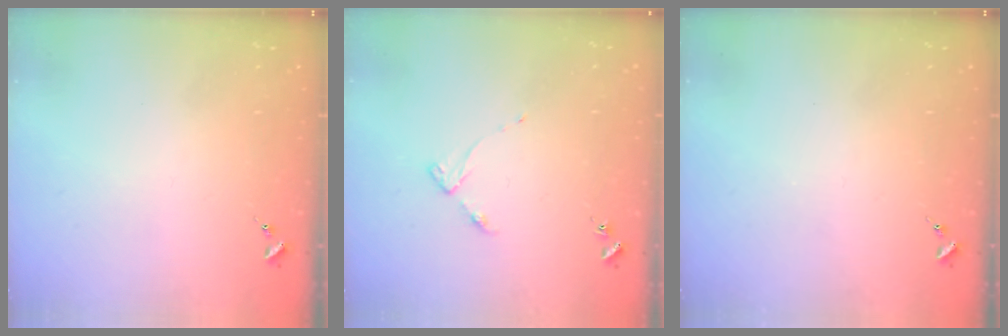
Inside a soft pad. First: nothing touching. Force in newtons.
{"total": 3.3, "press": 3.3, "slide": 0.4}
{"total": 0.0}